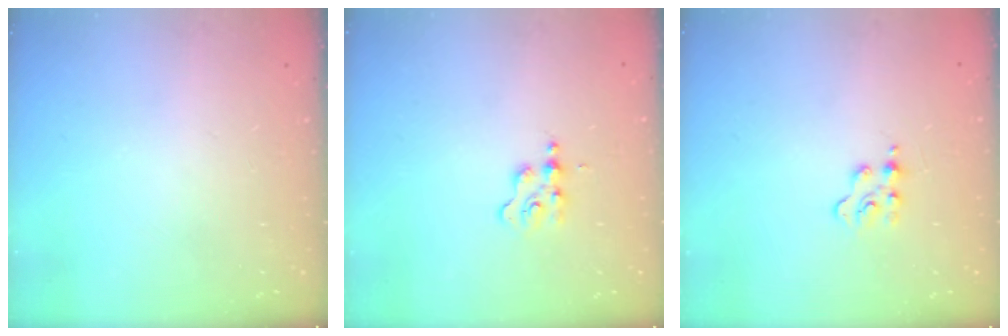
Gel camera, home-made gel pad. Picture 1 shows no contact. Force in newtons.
{"total": 1.9, "press": 1.9, "slide": 0.2}
{"total": 3.0, "press": 3.0, "slide": 0.4}